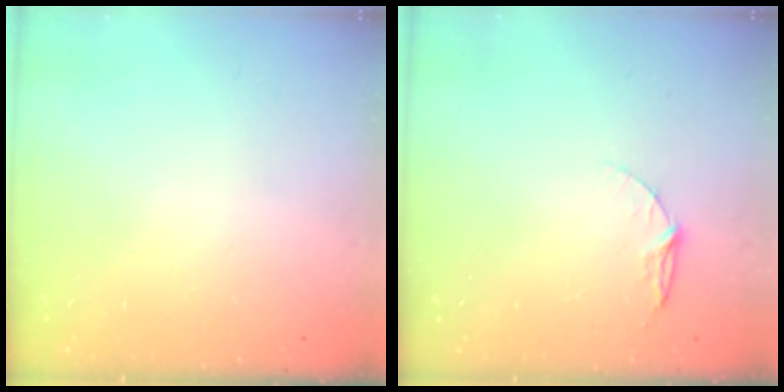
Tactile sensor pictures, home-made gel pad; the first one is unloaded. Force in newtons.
{"total": 5.4, "press": 5.4, "slide": 0.5}